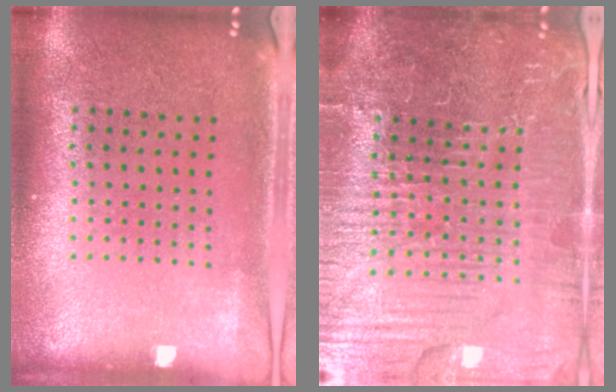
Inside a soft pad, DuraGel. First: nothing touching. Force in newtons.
{"total": 5.9, "press": 5.4, "slide": 2.4}